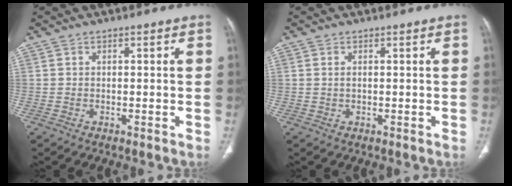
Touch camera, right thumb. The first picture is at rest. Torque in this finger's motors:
{"motor_torque": [-0.03, -0.31, -0.32, 0.19, -0.02]}